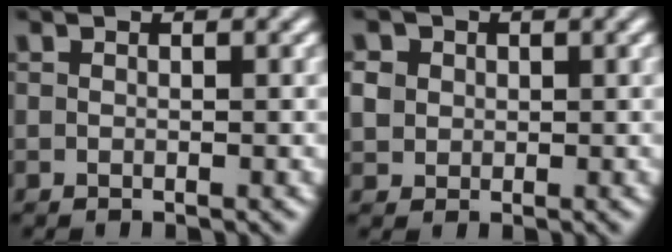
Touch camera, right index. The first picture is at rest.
{"total": 2.0, "force": [0.7, 1.7, 0.9], "torque": [-0.021, -0.005, 0.020]}